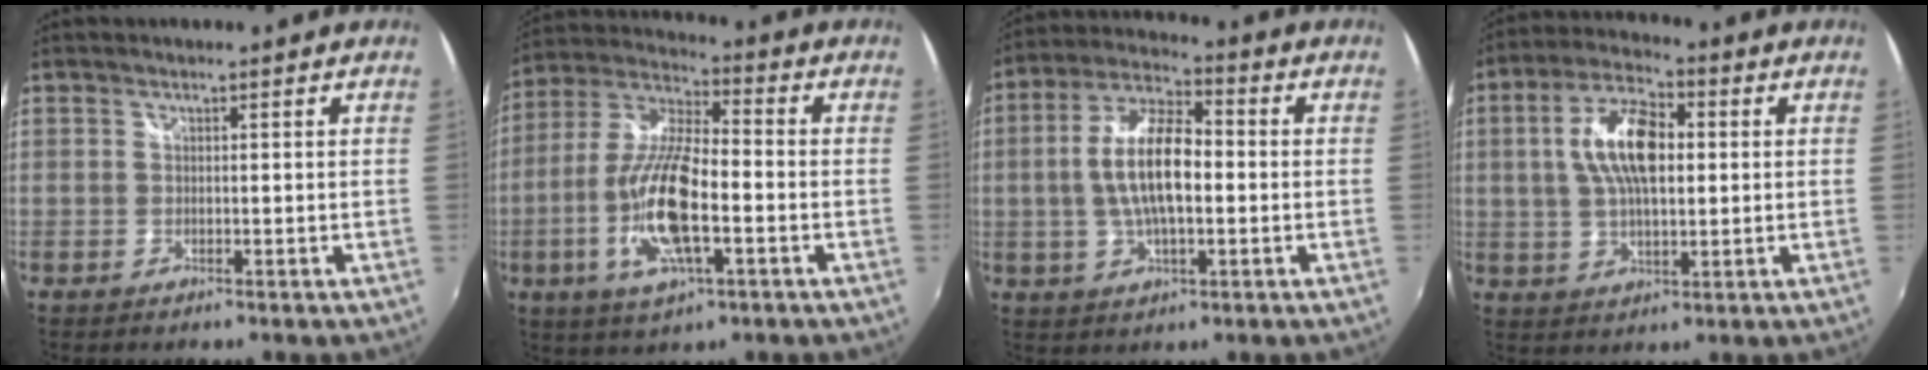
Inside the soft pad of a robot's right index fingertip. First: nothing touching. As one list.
[{"total": 16.0, "force": [-4.4, 5.3, 14.4], "torque": [-0.299, -0.009, -0.084]}, {"total": 12.5, "force": [-0.7, 4.9, 11.4], "torque": [-0.228, 0.012, -0.016]}, {"total": 12.0, "force": [1.7, 5.5, 10.5], "torque": [-0.201, 0.018, 0.026]}]